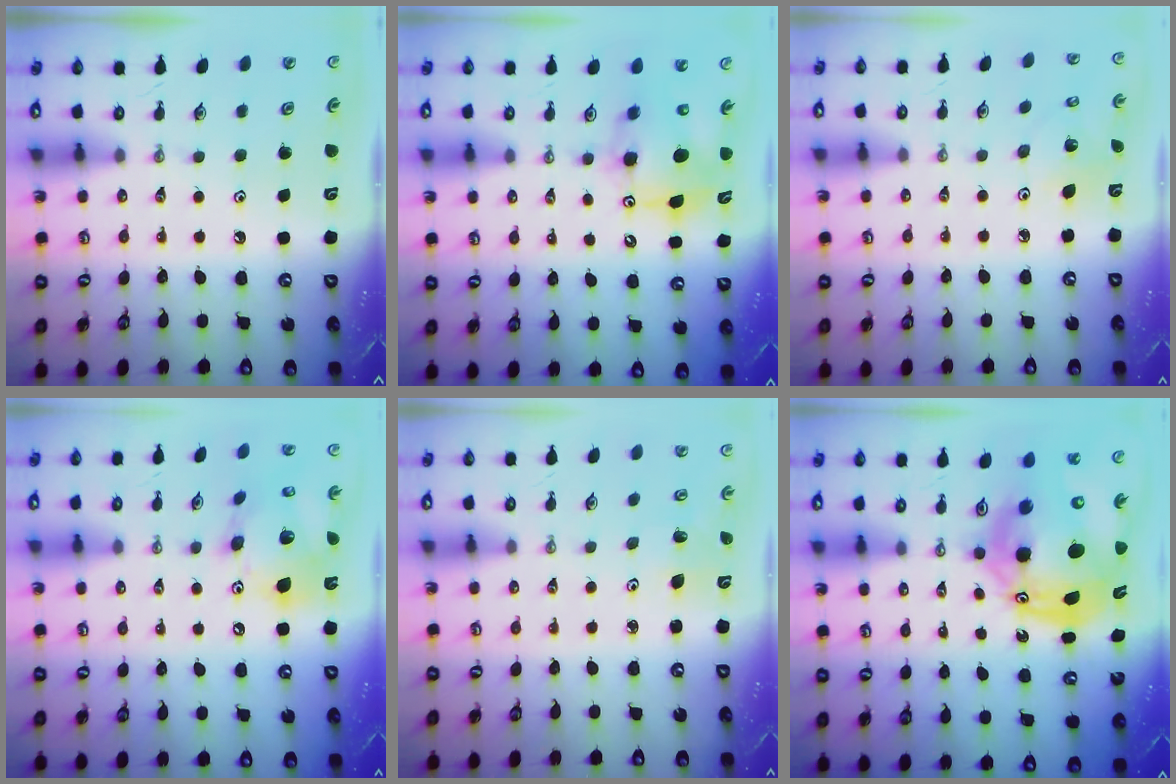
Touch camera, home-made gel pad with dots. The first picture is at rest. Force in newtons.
{"total": 8.5, "press": 8.5, "slide": 0.9}
{"total": 2.8, "press": 2.8, "slide": 0.2}
{"total": 16.5, "press": 16.2, "slide": 3.1}
{"total": 1.9, "press": 1.9, "slide": 0.0}
{"total": 18.2, "press": 18.0, "slide": 2.6}